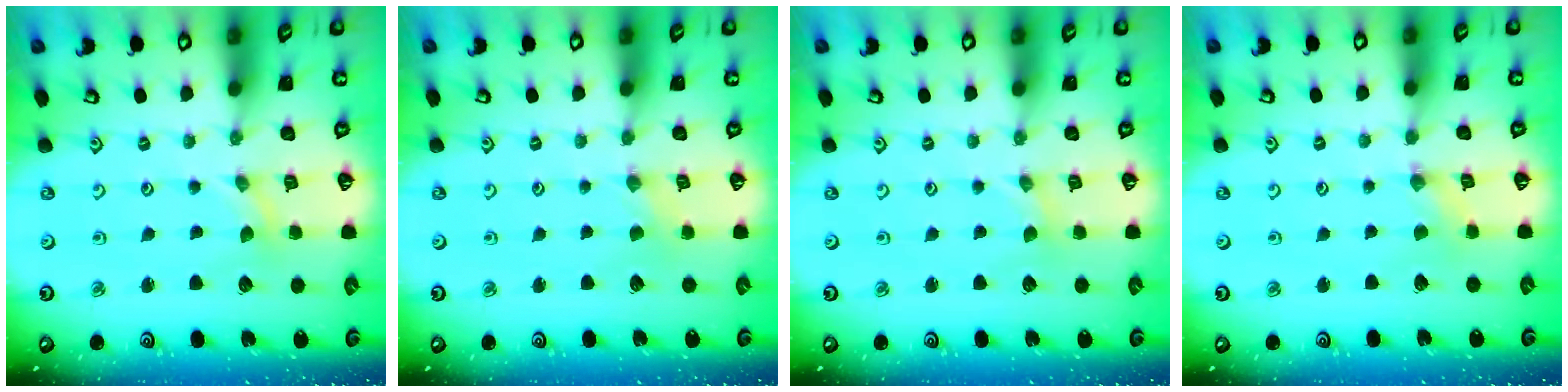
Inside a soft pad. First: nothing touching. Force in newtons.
{"total": 0.0}
{"total": 0.0}
{"total": 0.6, "press": 0.5, "slide": 0.2}